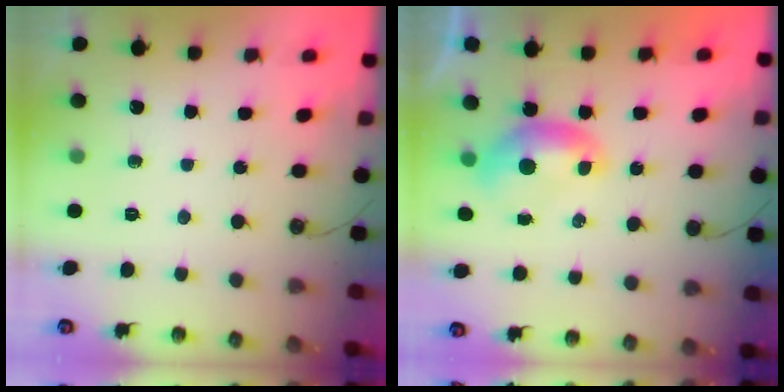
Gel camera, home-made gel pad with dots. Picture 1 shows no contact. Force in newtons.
{"total": 0.0}